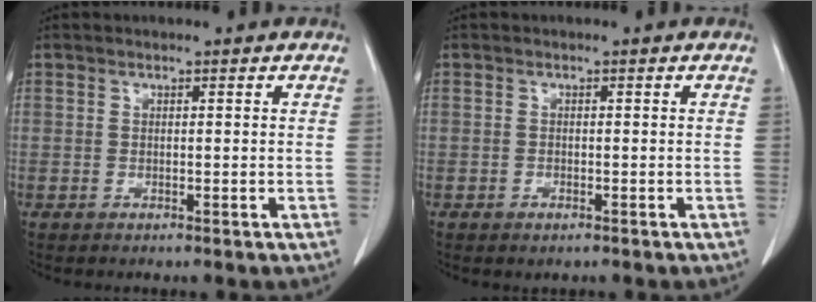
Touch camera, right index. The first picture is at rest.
{"total": 0.8, "force": [-0.4, 0.5, 0.5], "torque": [-0.011, 0.000, 0.002]}